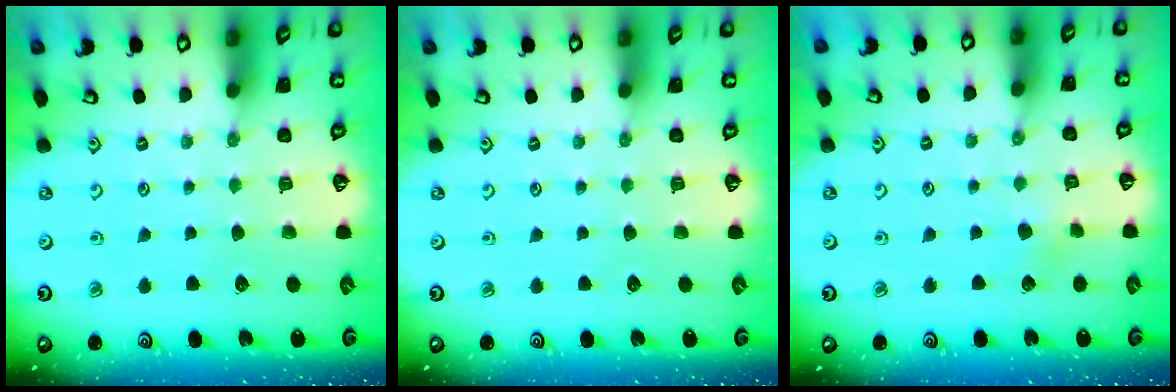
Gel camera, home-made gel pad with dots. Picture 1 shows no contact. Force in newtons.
{"total": 0.0}
{"total": 3.1, "press": 3.1, "slide": 0.7}